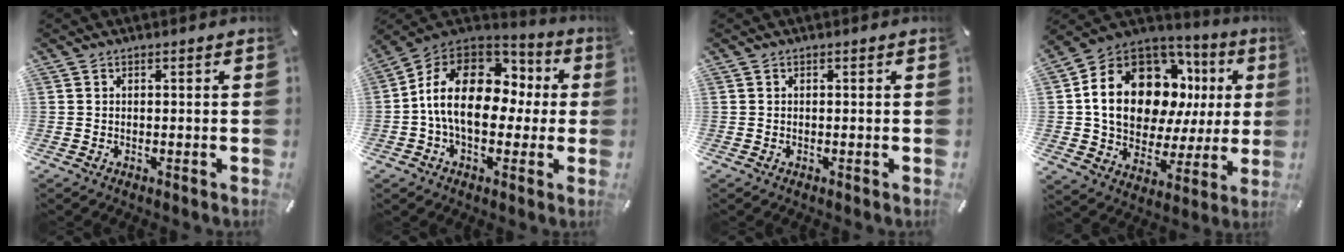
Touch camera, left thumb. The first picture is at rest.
{"total": 18.7, "force": [0.7, 12.7, 13.6], "torque": [-0.256, 0.012, 0.015]}
{"total": 0.0}
{"total": 21.0, "force": [6.1, 14.5, 13.9], "torque": [-0.245, -0.036, 0.109]}